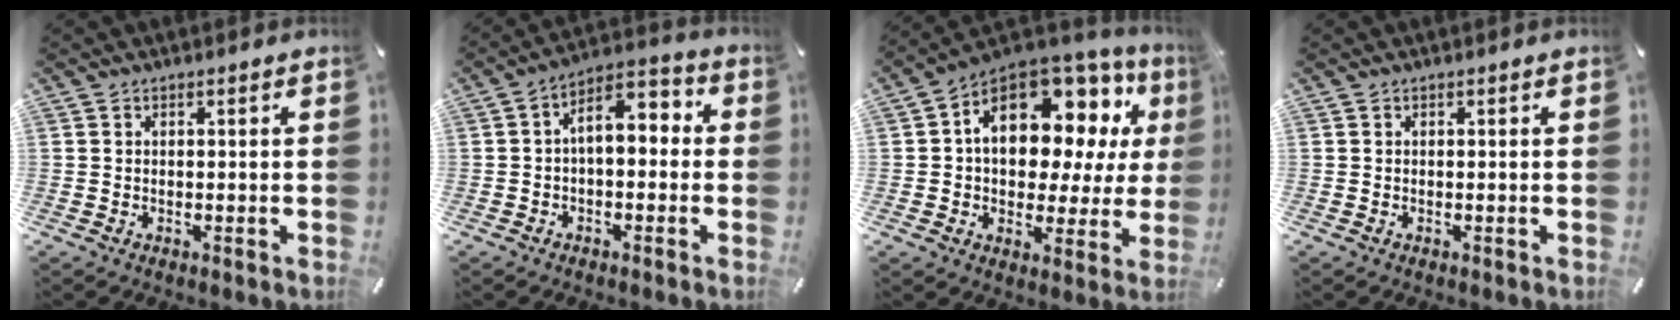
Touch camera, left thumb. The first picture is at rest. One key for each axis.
{"total": 6.2, "fx": -0.1, "fy": 3.7, "fz": 5.0, "tx": -0.079, "ty": 0.002, "tz": -0.007}
{"total": 16.2, "fx": 5.3, "fy": 10.4, "fz": 11.1, "tx": -0.173, "ty": -0.035, "tz": 0.091}
{"total": 0.0}